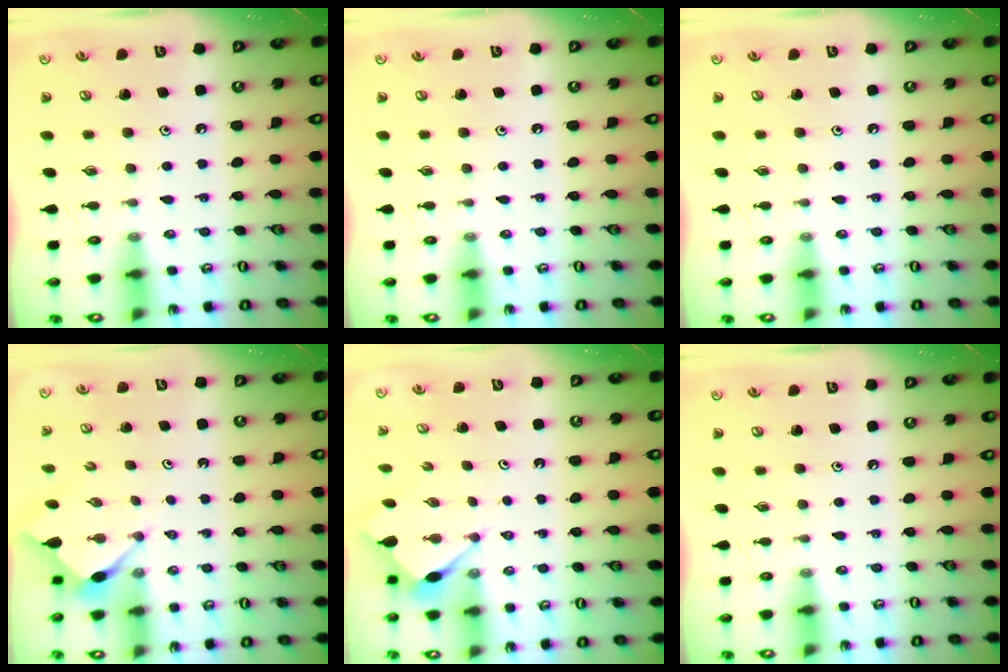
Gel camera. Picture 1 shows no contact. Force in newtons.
{"total": 0.0}
{"total": 0.0}
{"total": 2.8, "press": 2.8, "slide": 0.3}
{"total": 3.3, "press": 3.3, "slide": 0.3}
{"total": 0.0}